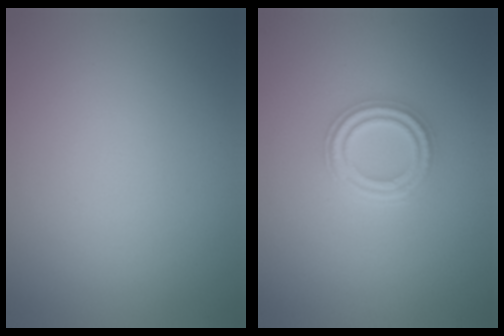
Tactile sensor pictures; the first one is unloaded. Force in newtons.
{"total": 2.9, "press": 2.5, "slide": 1.4}